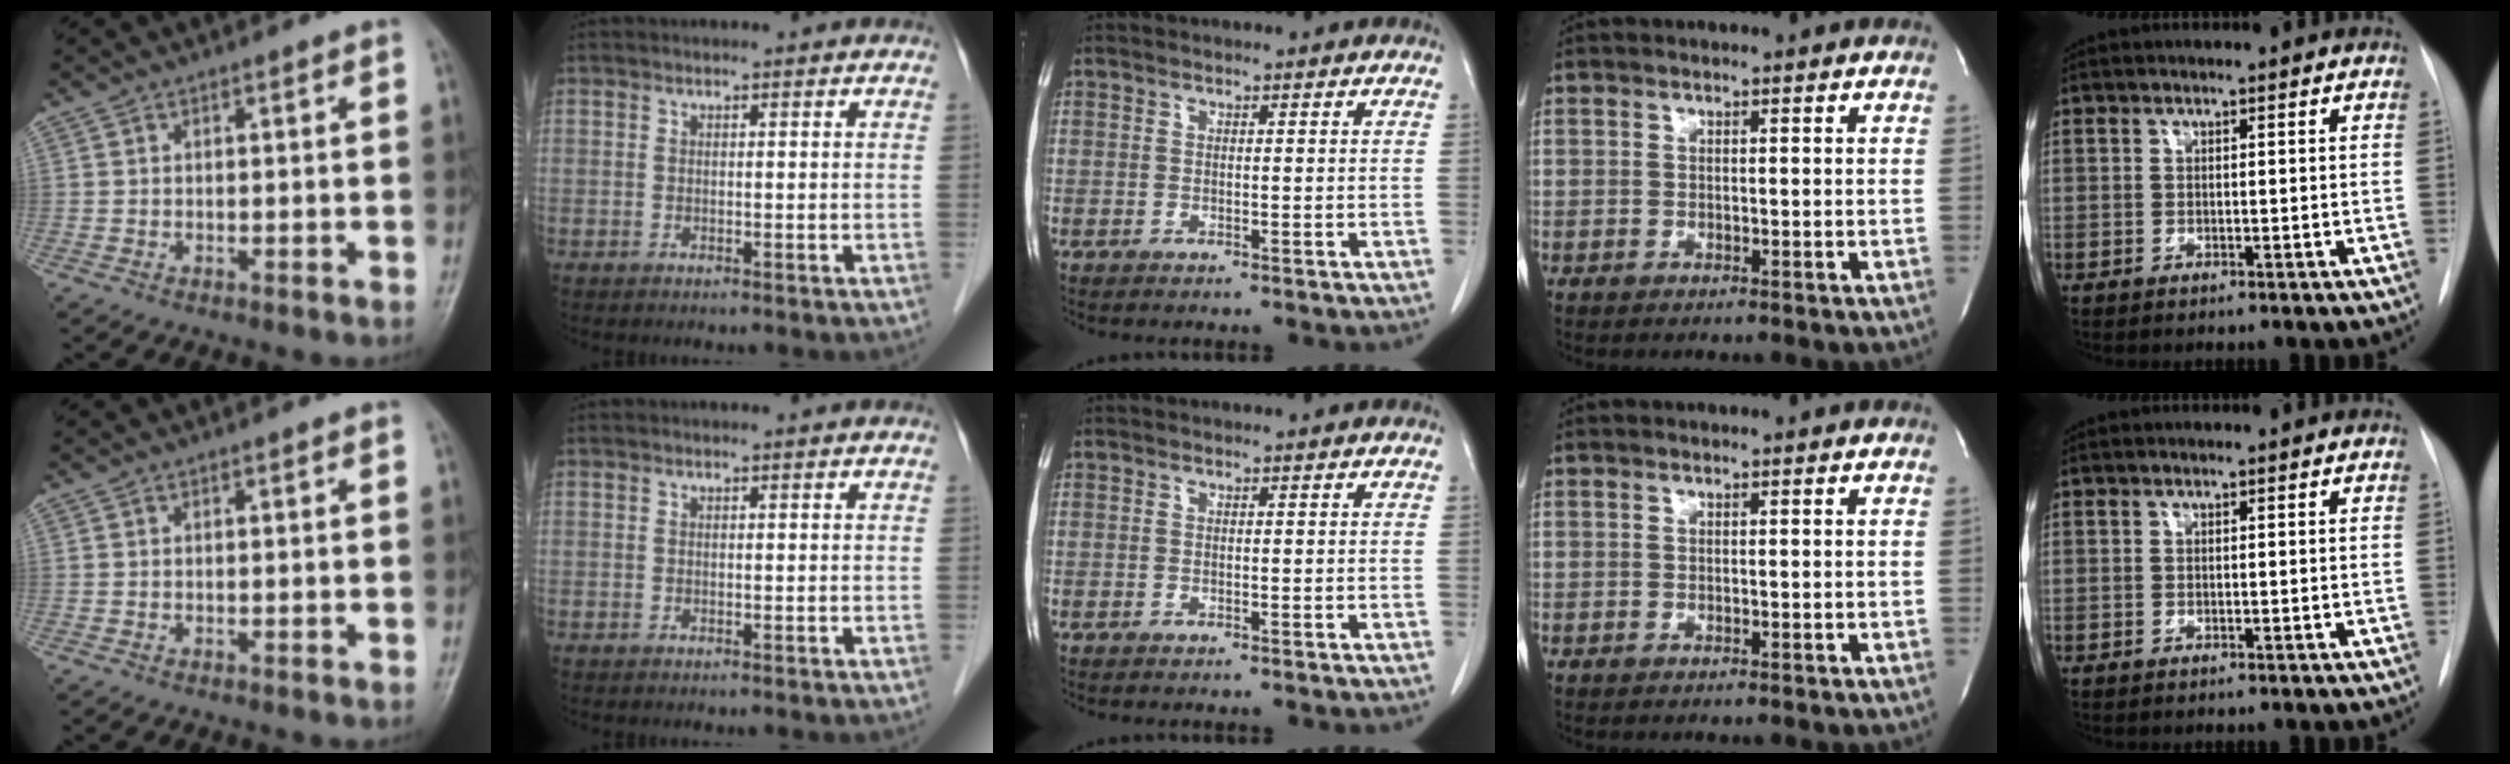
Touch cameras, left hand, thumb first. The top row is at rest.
{}